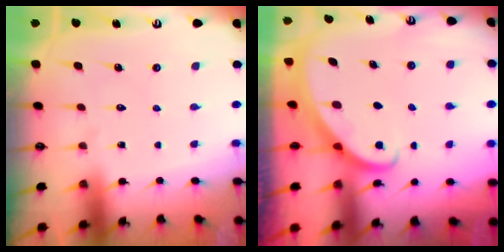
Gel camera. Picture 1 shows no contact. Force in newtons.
{"total": 2.4, "press": 2.4, "slide": 0.2}